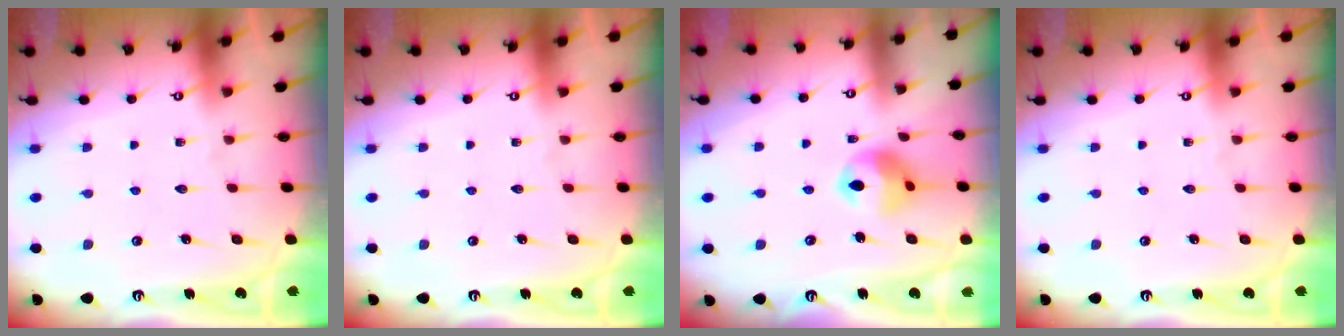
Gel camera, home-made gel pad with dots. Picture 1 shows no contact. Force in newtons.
{"total": 0.0}
{"total": 10.5, "press": 10.4, "slide": 1.3}
{"total": 0.0}